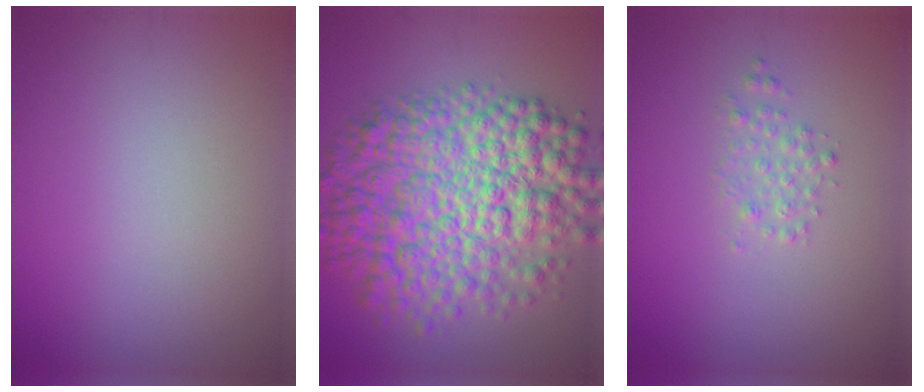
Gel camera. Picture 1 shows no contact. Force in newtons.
{"total": 11.5, "press": 11.5, "slide": 0.1}
{"total": 1.4, "press": 1.4, "slide": 0.0}